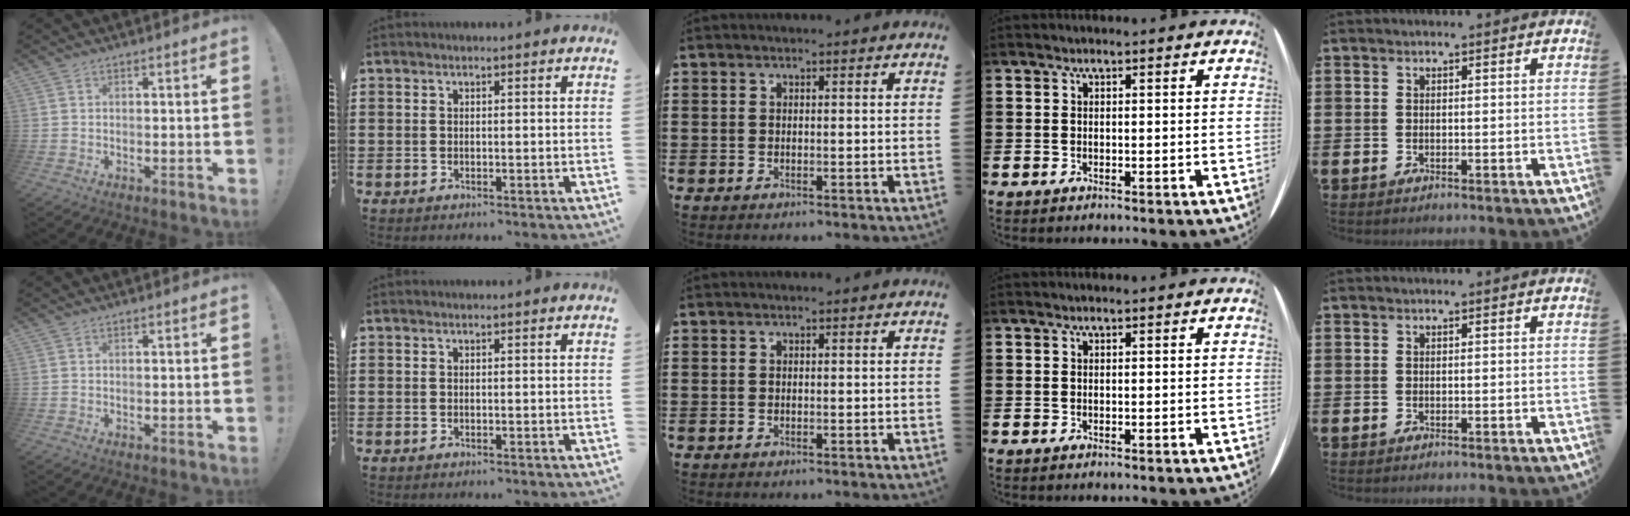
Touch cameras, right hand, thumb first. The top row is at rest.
{}